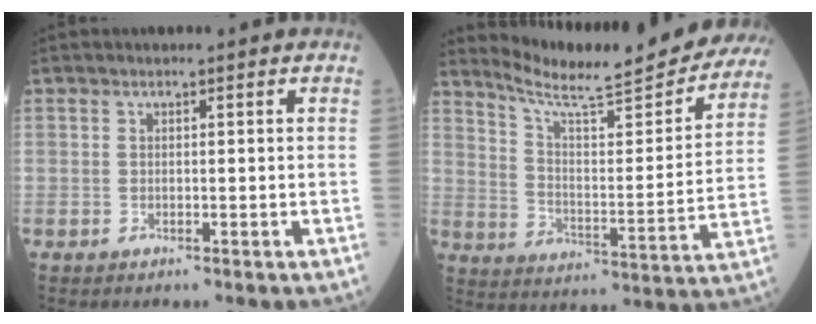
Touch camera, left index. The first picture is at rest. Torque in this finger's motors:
{"motor_torque": [0.86, -1.28, -0.01, 0.04]}